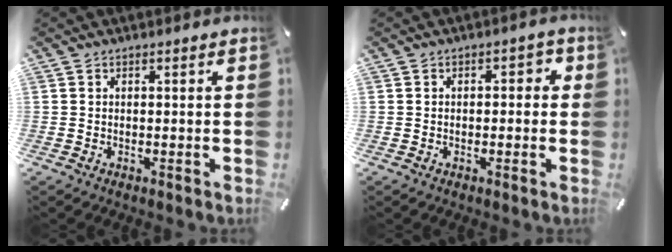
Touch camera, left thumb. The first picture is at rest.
{"total": 2.1, "force": [-0.6, 1.4, 1.4], "torque": [-0.020, 0.009, -0.018]}